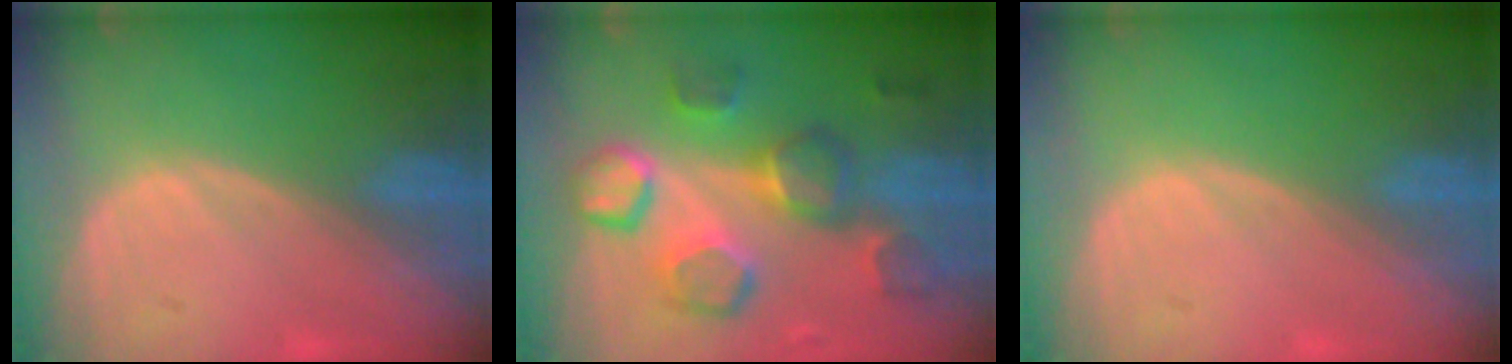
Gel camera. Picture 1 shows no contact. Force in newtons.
{"total": 9.6, "press": 9.5, "slide": 0.9}
{"total": 0.0}